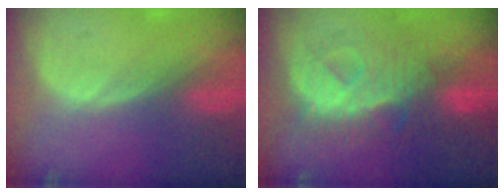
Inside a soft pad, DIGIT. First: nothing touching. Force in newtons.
{"total": 9.0, "press": 9.0, "slide": 0.3}